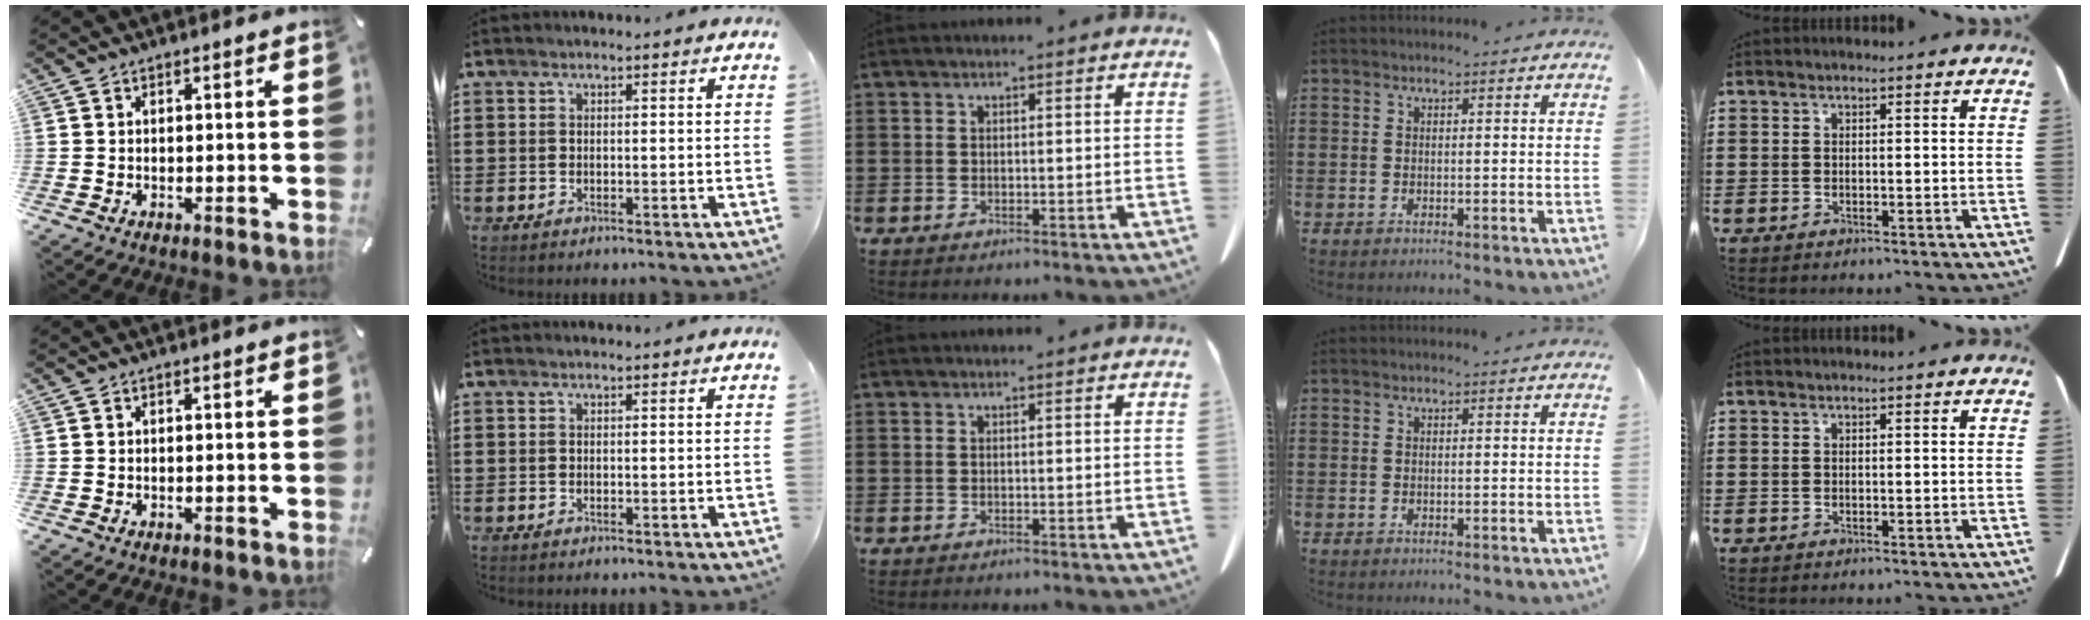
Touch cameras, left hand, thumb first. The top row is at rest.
{}